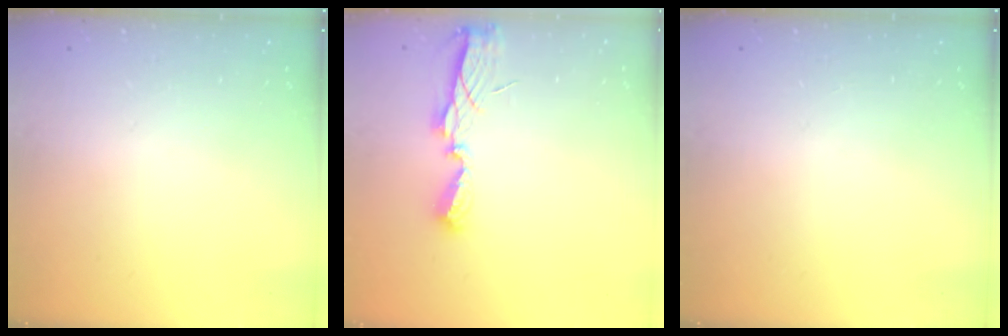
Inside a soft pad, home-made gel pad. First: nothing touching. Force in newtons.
{"total": 6.2, "press": 6.2, "slide": 0.0}
{"total": 0.0}